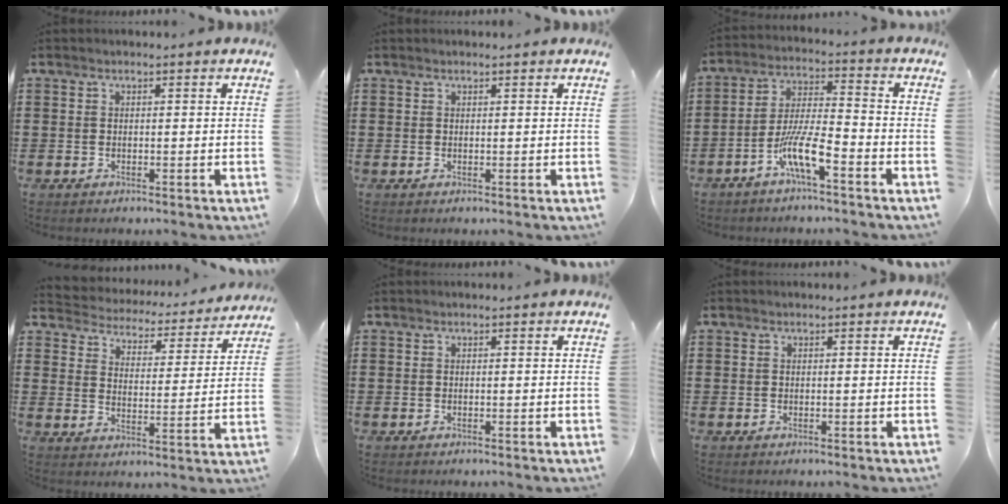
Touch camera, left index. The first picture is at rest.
{"total": 0.0}
{"total": 8.6, "force": [-5.3, 1.4, 6.6], "torque": [-0.137, 0.001, -0.101]}
{"total": 3.5, "force": [3.5, 0.3, -0.6], "torque": [-0.016, -0.034, 0.052]}
{"total": 0.0}
{"total": 0.0}